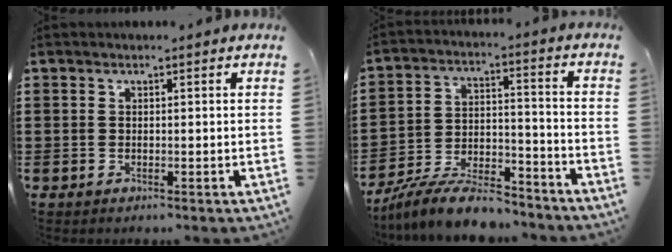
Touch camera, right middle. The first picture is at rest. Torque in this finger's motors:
{"motor_torque": [1.27, 0.06, 0.80, 0.21]}